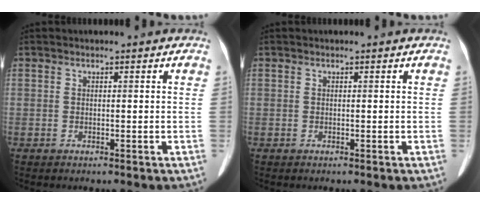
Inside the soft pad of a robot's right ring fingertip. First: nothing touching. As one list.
[{"total": 0.0}]